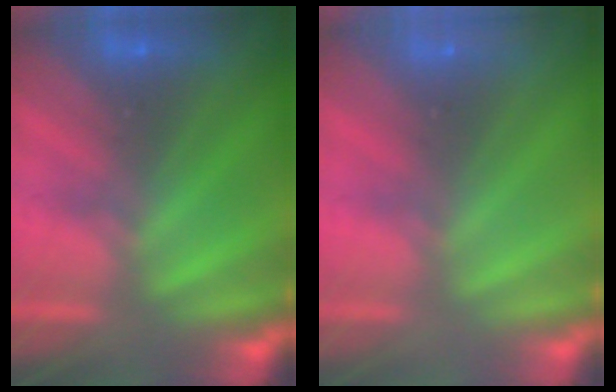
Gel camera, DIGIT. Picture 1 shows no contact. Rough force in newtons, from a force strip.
{"total": 2.3}